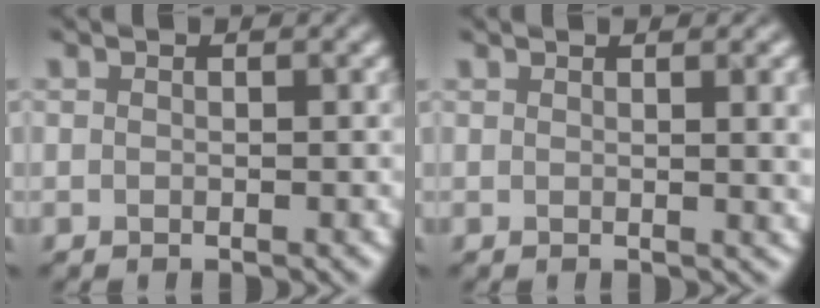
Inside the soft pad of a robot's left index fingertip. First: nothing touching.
{"total": 3.6, "force": [1.3, 1.2, 3.1], "torque": [-0.025, 0.006, 0.018]}